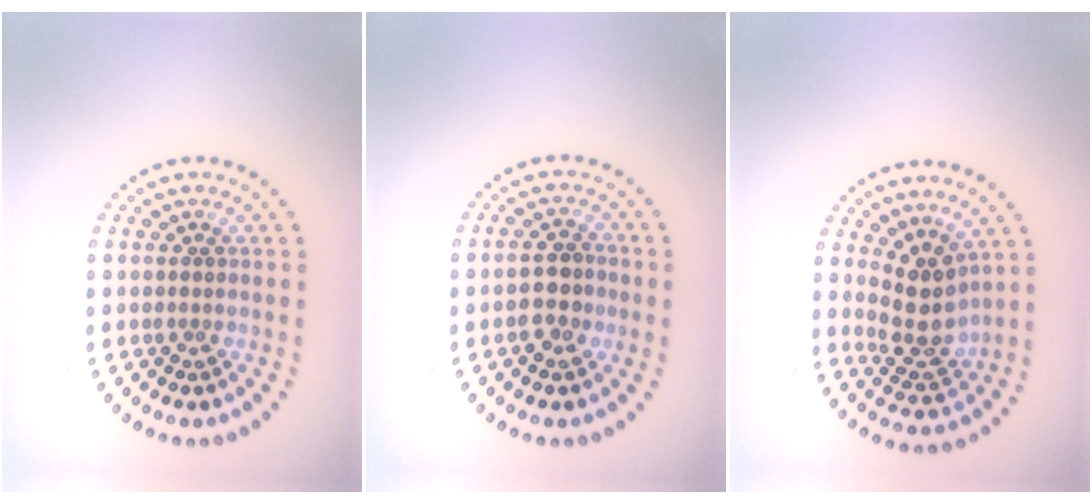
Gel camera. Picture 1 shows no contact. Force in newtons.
{"total": 2.8, "press": 2.8, "slide": 0.4}
{"total": 3.8, "press": 3.3, "slide": 2.0}